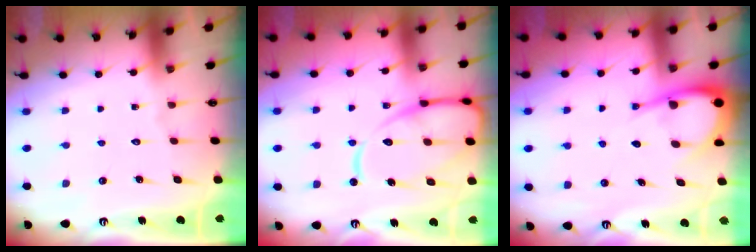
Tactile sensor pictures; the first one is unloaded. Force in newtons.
{"total": 14.8, "press": 14.7, "slide": 1.7}
{"total": 7.4, "press": 7.4, "slide": 0.8}